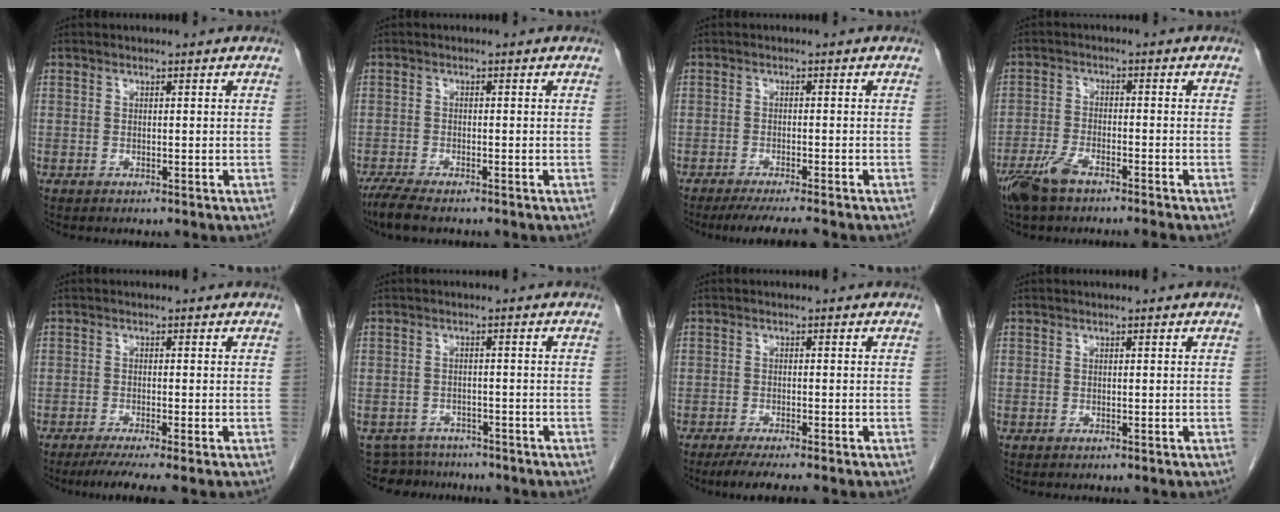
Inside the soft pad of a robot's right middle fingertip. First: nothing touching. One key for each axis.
{"total": 4.5, "fx": -3.6, "fy": 0.8, "fz": 2.6, "tx": -0.054, "ty": -0.014, "tz": -0.060}
{"total": 7.0, "fx": -6.0, "fy": -0.1, "fz": 3.6, "tx": -0.039, "ty": -0.016, "tz": -0.092}
{"total": 6.1, "fx": -4.7, "fy": 0.9, "fz": 3.8, "tx": -0.081, "ty": -0.014, "tz": -0.090}
{"total": 5.0, "fx": -3.9, "fy": -0.2, "fz": 3.1, "tx": -0.043, "ty": -0.011, "tz": -0.062}
{"total": 5.4, "fx": -4.9, "fy": 2.3, "fz": -0.7, "tx": 0.013, "ty": 0.009, "tz": -0.071}
{"total": 4.9, "fx": -4.0, "fy": -0.2, "fz": 2.9, "tx": -0.042, "ty": -0.011, "tz": -0.064}
{"total": 0.0}